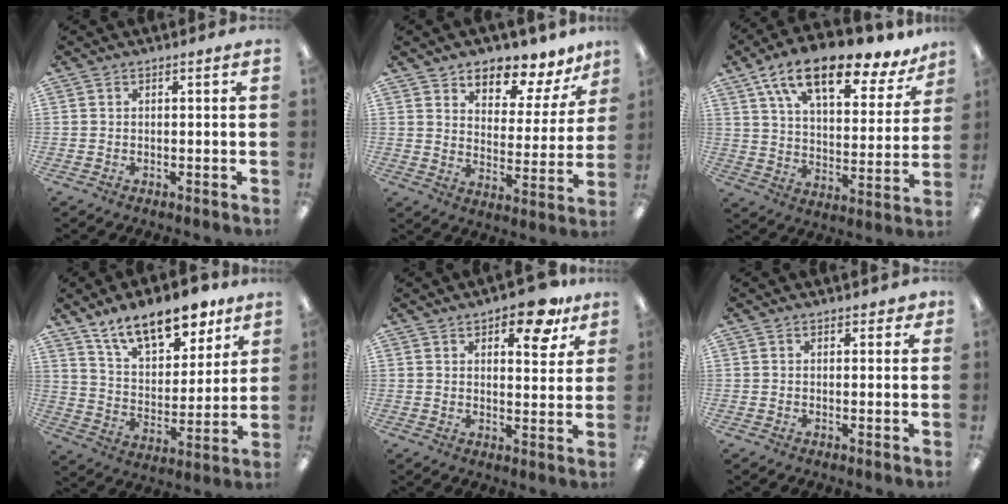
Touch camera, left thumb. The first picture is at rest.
{"total": 9.2, "force": [8.1, 3.6, 2.4], "torque": [-0.033, -0.073, 0.142]}
{"total": 17.8, "force": [12.3, 6.6, 11.1], "torque": [-0.188, -0.069, 0.209]}
{"total": 16.2, "force": [11.9, 7.2, 8.2], "torque": [-0.135, -0.063, 0.211]}
{"total": 10.8, "force": [7.1, 4.6, 6.7], "torque": [-0.067, -0.038, 0.113]}
{"total": 1.8, "force": [1.2, 1.2, 0.8], "torque": [-0.001, -0.003, 0.017]}